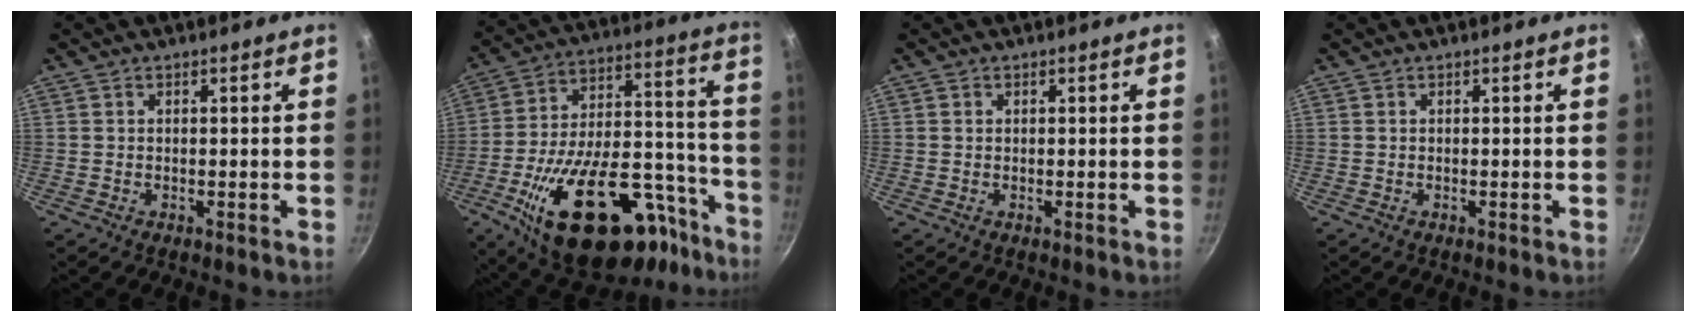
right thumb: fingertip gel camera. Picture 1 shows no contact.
{"total": 33.8, "force": [-17.8, 17.0, 23.2], "torque": [-0.308, 0.096, -0.258]}
{"total": 0.6, "force": [0.2, 0.5, 0.2], "torque": [-0.003, 0.002, 0.003]}
{"total": 0.0}